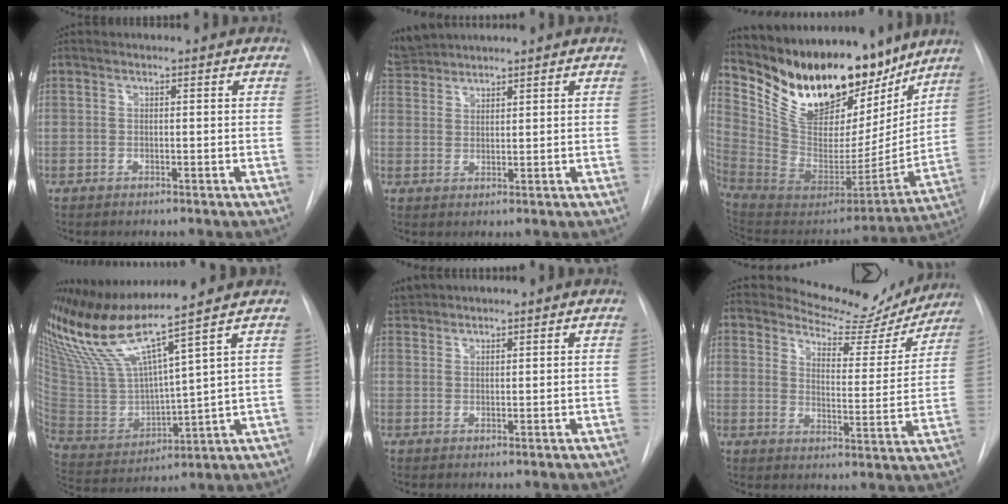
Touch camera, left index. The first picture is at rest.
{"total": 4.3, "force": [4.3, -0.2, -0.2], "torque": [-0.009, 0.022, 0.091]}
{"total": 26.6, "force": [21.2, 10.6, 12.1], "torque": [-0.218, -0.020, 0.347]}
{"total": 14.0, "force": [11.5, -2.2, 7.6], "torque": [-0.156, -0.013, 0.236]}
{"total": 2.6, "force": [2.6, 0.0, -0.2], "torque": [-0.007, 0.018, 0.059]}
{"total": 13.6, "force": [13.1, 3.2, 1.6], "torque": [-0.014, -0.035, 0.162]}